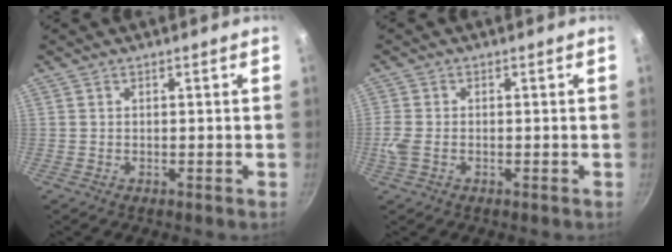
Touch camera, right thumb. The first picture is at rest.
{"total": 2.9, "force": [-0.7, 1.8, 2.2], "torque": [-0.055, 0.001, -0.016]}